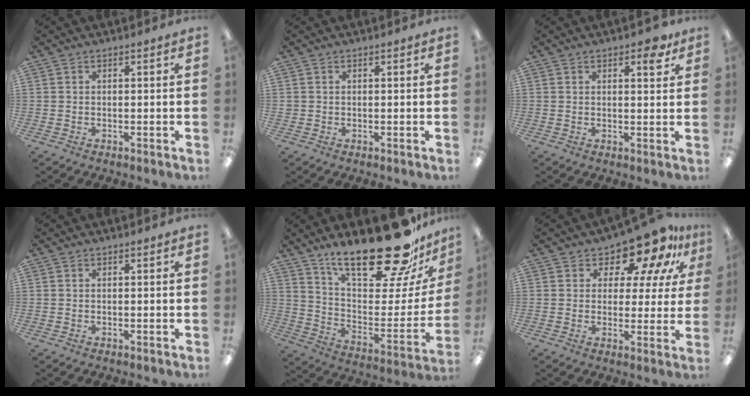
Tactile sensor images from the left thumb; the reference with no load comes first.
{"total": 0.7, "force": [0.2, 0.7, 0.1], "torque": [-0.002, 0.005, 0.002]}
{"total": 4.0, "force": [2.5, 1.7, 2.6], "torque": [-0.017, -0.011, 0.035]}
{"total": 0.0}
{"total": 26.0, "force": [20.3, 7.8, 14.2], "torque": [-0.199, -0.144, 0.338]}
{"total": 12.4, "force": [9.5, 5.5, 5.8], "torque": [-0.101, -0.068, 0.166]}